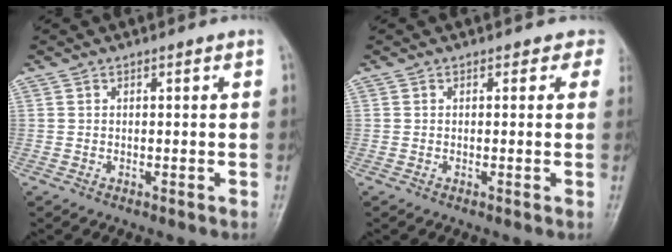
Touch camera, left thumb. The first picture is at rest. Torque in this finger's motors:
{"motor_torque": [0.02, 0.10, -0.09, -0.21, 0.01]}